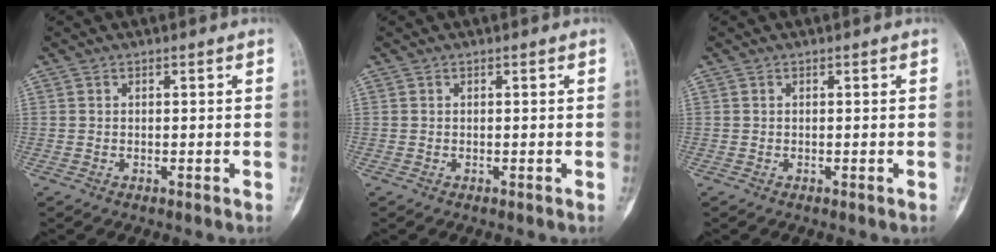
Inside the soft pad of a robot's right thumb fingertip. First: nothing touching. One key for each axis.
{"total": 0.0}
{"total": 0.0}